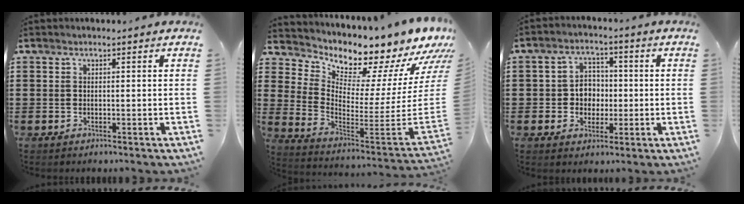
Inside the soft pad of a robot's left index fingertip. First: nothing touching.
{"total": 7.3, "force": [7.0, 1.1, 1.9], "torque": [-0.049, -0.089, 0.105]}
{"total": 5.0, "force": [-0.3, 4.5, 2.2], "torque": [-0.049, 0.010, -0.011]}